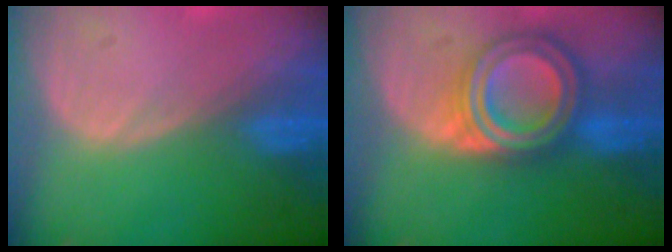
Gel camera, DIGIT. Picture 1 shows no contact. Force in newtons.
{"total": 7.9, "press": 7.8, "slide": 0.4}